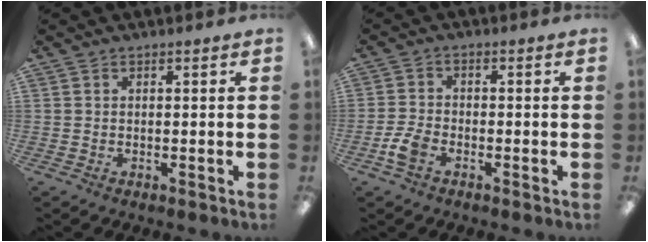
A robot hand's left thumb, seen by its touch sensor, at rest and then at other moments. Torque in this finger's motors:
{"motor_torque": [-0.17, 0.21, 0.03, -0.03, 0.01]}